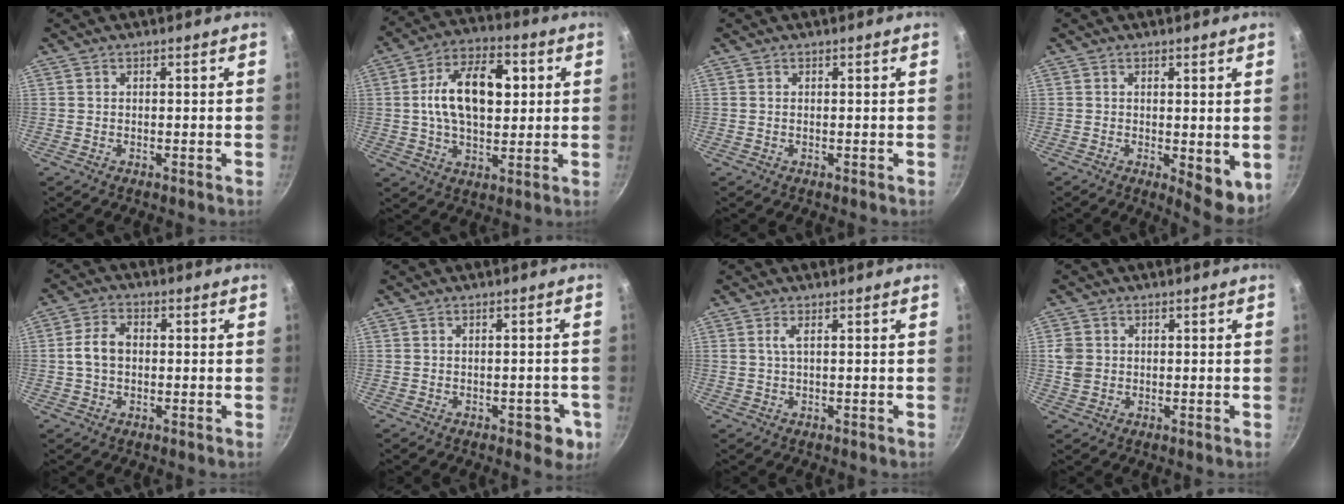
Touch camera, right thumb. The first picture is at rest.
{"total": 15.8, "force": [2.5, 9.0, 12.7], "torque": [-0.199, 0.012, 0.038]}
{"total": 0.0}
{"total": 6.2, "force": [-0.8, 2.2, 5.7], "torque": [-0.069, -0.018, -0.005]}
{"total": 5.6, "force": [0.0, 3.8, 4.1], "torque": [-0.081, 0.018, -0.005]}
{"total": 4.1, "force": [-1.9, 2.1, 3.0], "torque": [-0.016, 0.011, -0.021]}
{"total": 1.4, "force": [0.4, 0.2, 1.4], "torque": [-0.041, 0.006, 0.014]}
{"total": 3.7, "force": [0.2, 3.1, 2.0], "torque": [-0.036, 0.003, 0.007]}